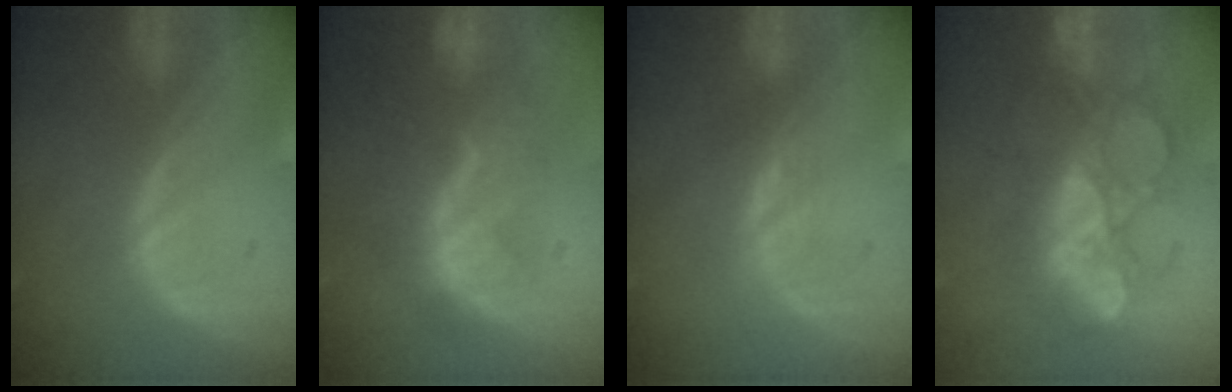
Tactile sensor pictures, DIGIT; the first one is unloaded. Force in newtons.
{"total": 8.6, "press": 7.7, "slide": 3.6}
{"total": 1.4, "press": 1.4, "slide": 0.3}
{"total": 8.7, "press": 8.5, "slide": 1.6}